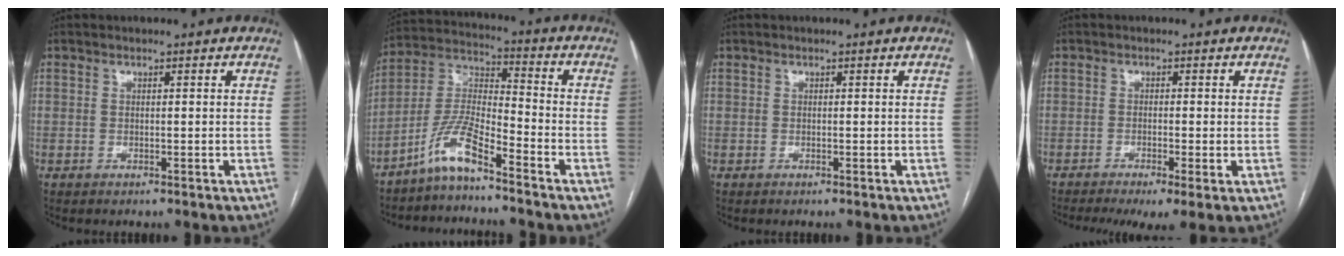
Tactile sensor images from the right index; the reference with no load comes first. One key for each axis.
{"total": 8.4, "fx": -6.2, "fy": 0.9, "fz": 5.6, "tx": -0.127, "ty": 0.004, "tz": -0.128}
{"total": 0.0}
{"total": 7.0, "fx": -4.0, "fy": 1.3, "fz": 5.6, "tx": -0.092, "ty": -0.015, "tz": -0.069}